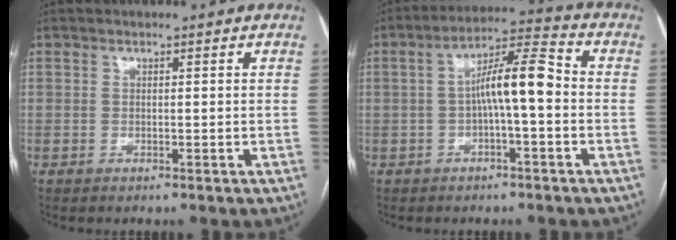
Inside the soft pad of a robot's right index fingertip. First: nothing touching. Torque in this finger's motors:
{"motor_torque": [1.13, 0.14, 0.40, 0.18]}